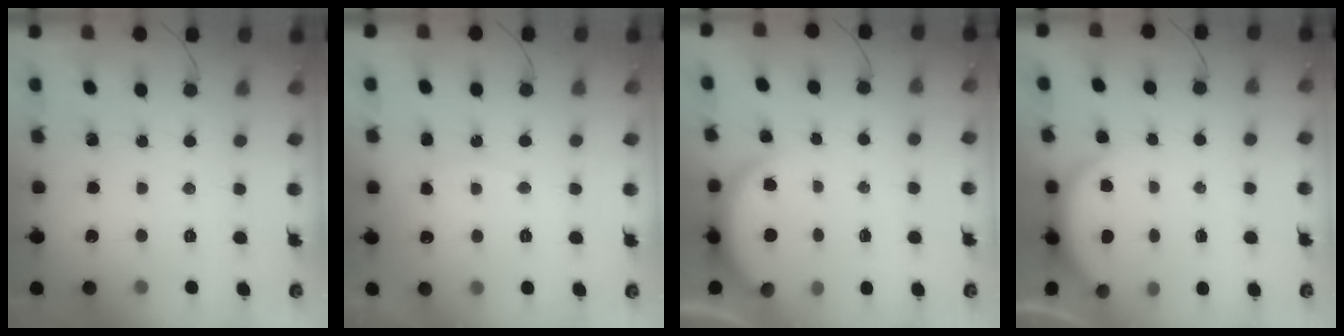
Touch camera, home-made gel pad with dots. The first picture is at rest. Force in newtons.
{"total": 5.1, "press": 5.1, "slide": 0.5}
{"total": 2.9, "press": 2.8, "slide": 0.5}
{"total": 2.5, "press": 2.5, "slide": 0.6}